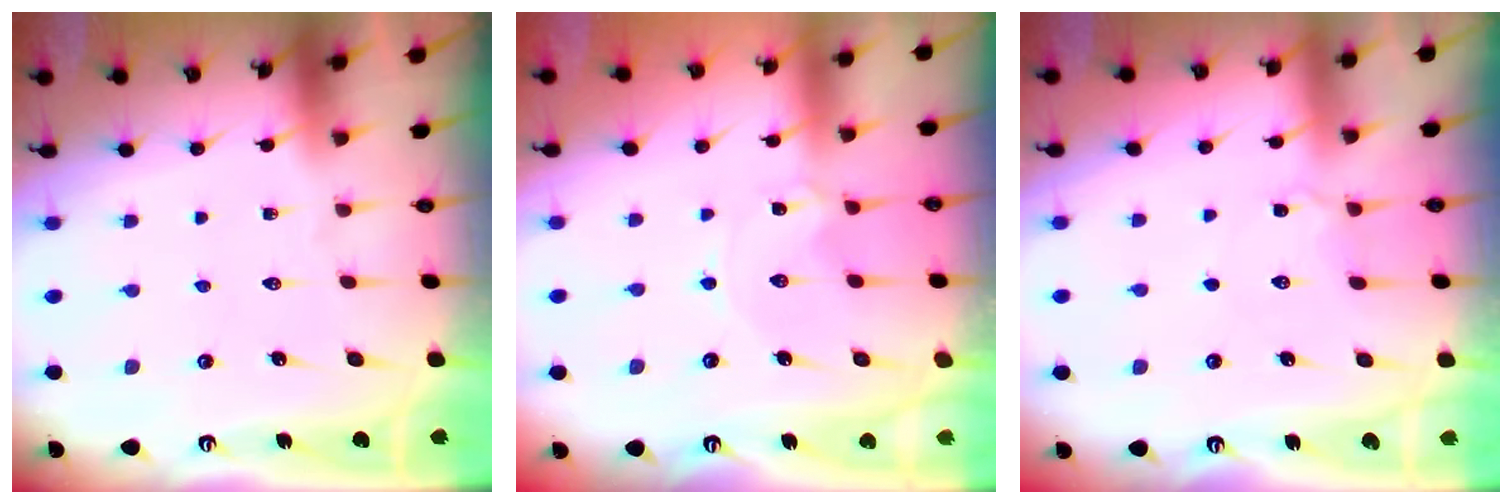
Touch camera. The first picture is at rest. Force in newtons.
{"total": 0.7, "press": 0.7, "slide": 0.1}
{"total": 3.7, "press": 3.6, "slide": 0.4}